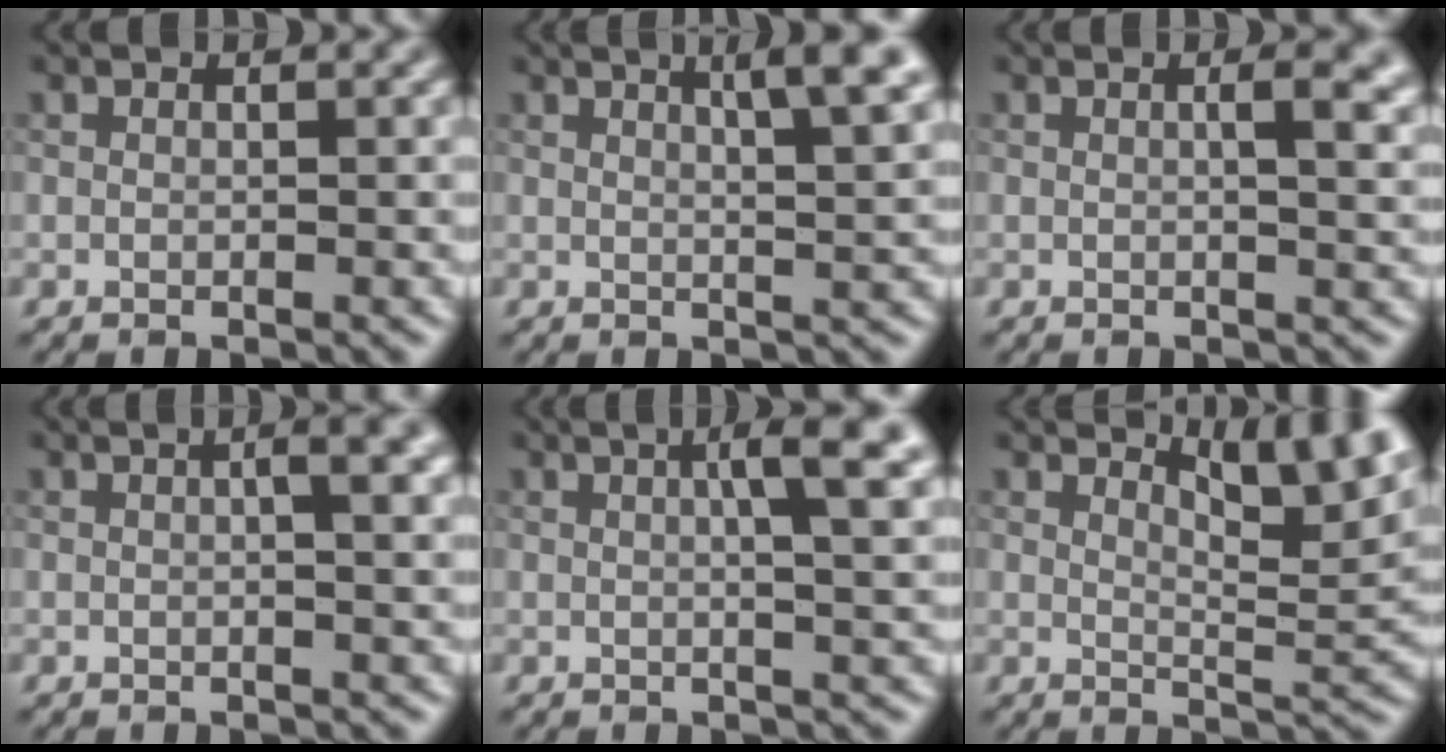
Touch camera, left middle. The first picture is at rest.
{"total": 4.9, "force": [2.4, 1.1, 4.2], "torque": [-0.042, 0.012, 0.026]}
{"total": 3.8, "force": [0.8, 1.3, 3.5], "torque": [-0.034, 0.010, 0.008]}
{"total": 4.1, "force": [1.2, 1.5, 3.7], "torque": [-0.031, 0.013, 0.001]}
{"total": 5.3, "force": [1.5, 1.1, 4.9], "torque": [-0.058, 0.014, 0.017]}
{"total": 6.5, "force": [4.2, 1.8, 4.7], "torque": [-0.059, 0.000, 0.065]}